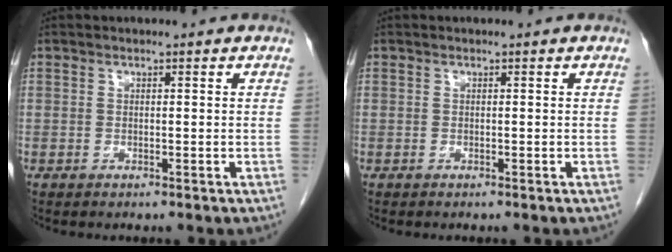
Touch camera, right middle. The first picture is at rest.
{"total": 0.0}